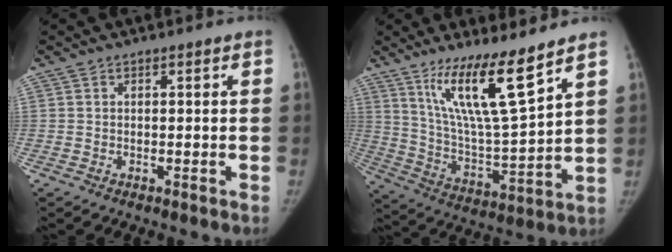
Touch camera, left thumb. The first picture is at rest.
{"total": 15.6, "force": [10.3, 1.6, 11.6], "torque": [-0.197, -0.075, 0.198]}